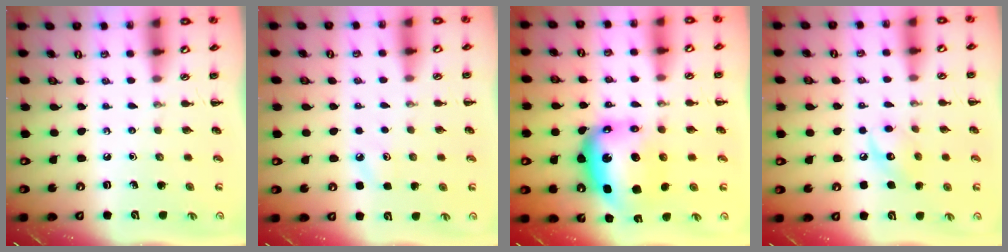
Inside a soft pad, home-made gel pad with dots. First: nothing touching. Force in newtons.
{"total": 5.1, "press": 4.9, "slide": 1.5}
{"total": 9.5, "press": 9.0, "slide": 2.9}
{"total": 8.8, "press": 8.8, "slide": 0.4}